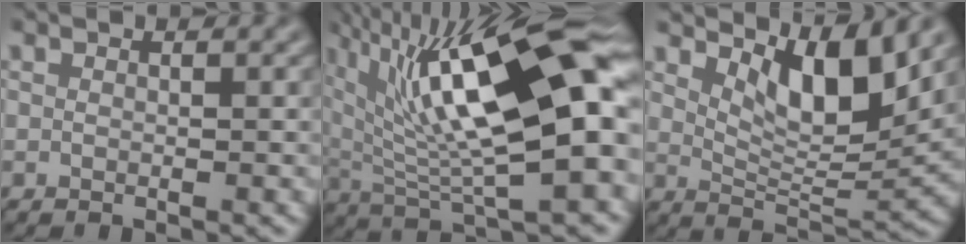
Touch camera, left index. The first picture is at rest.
{"total": 16.2, "force": [4.6, 4.6, 14.8], "torque": [-0.236, 0.017, 0.079]}
{"total": 5.8, "force": [3.4, 2.1, 4.1], "torque": [-0.071, -0.008, 0.058]}